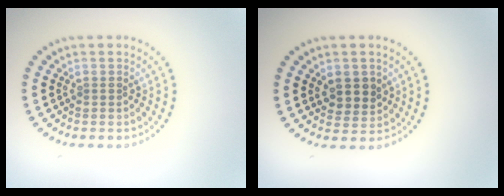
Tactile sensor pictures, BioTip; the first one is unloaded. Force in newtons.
{"total": 2.7, "press": 2.5, "slide": 0.9}